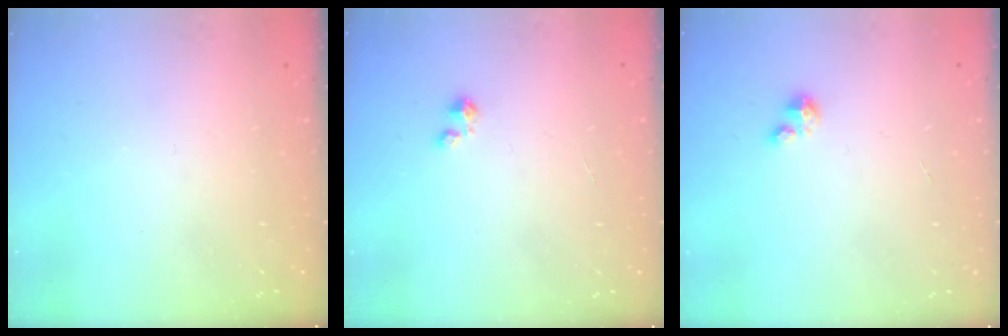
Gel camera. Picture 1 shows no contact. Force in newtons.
{"total": 1.3, "press": 1.3, "slide": 0.3}
{"total": 1.0, "press": 1.0, "slide": 0.2}